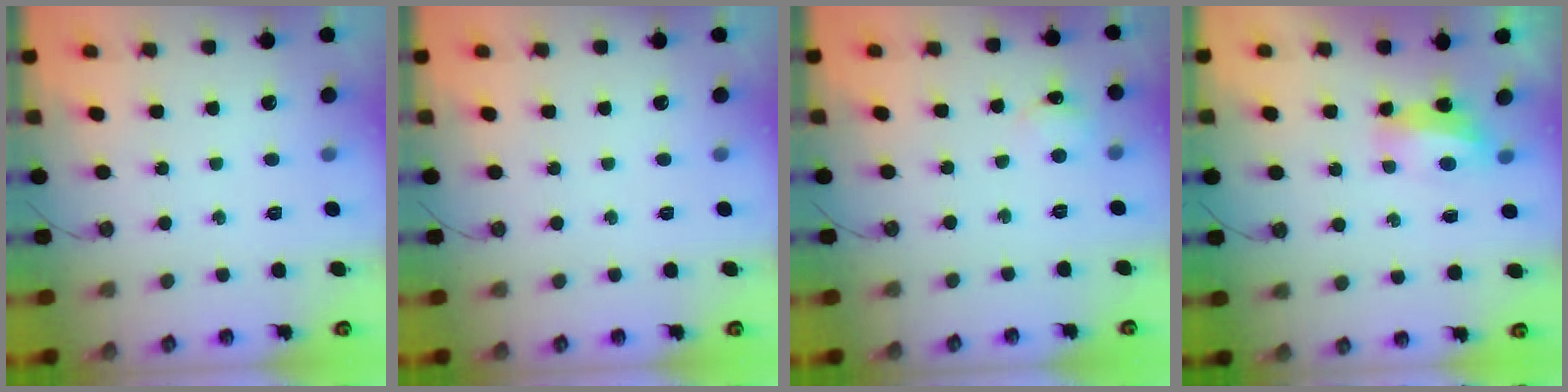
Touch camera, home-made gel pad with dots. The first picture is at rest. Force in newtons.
{"total": 0.0}
{"total": 3.6, "press": 3.5, "slide": 0.4}
{"total": 6.9, "press": 6.9, "slide": 0.5}